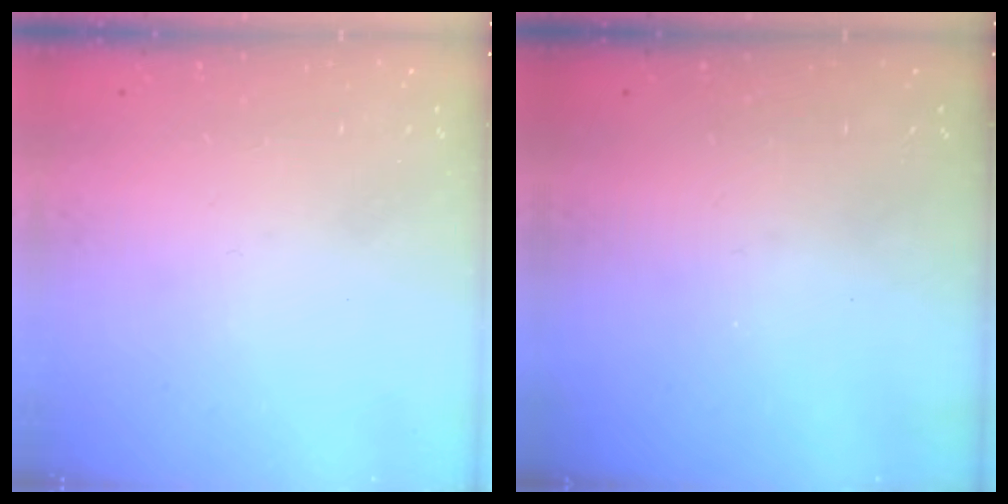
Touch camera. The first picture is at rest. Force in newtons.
{"total": 0.0}